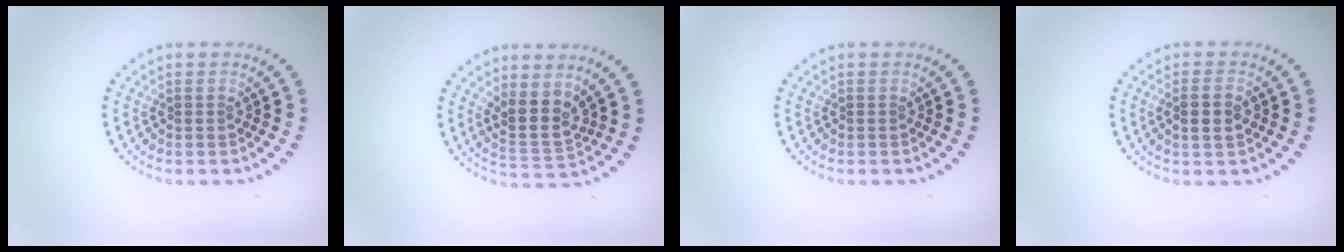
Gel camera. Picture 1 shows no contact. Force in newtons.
{"total": 3.5, "press": 2.9, "slide": 2.0}
{"total": 0.0}
{"total": 2.3, "press": 2.3, "slide": 0.5}